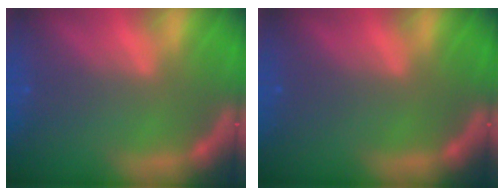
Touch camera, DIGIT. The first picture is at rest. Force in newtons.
{"total": 0.0}